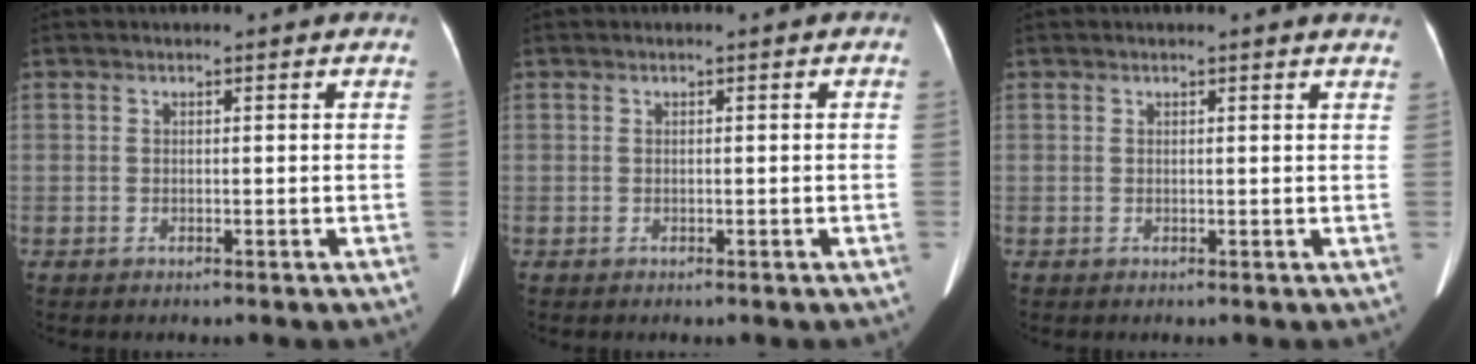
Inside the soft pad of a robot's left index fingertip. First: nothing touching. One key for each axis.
{"total": 0.0}
{"total": 3.8, "fx": 3.6, "fy": 0.2, "fz": 1.2, "tx": -0.015, "ty": 0.009, "tz": 0.027}